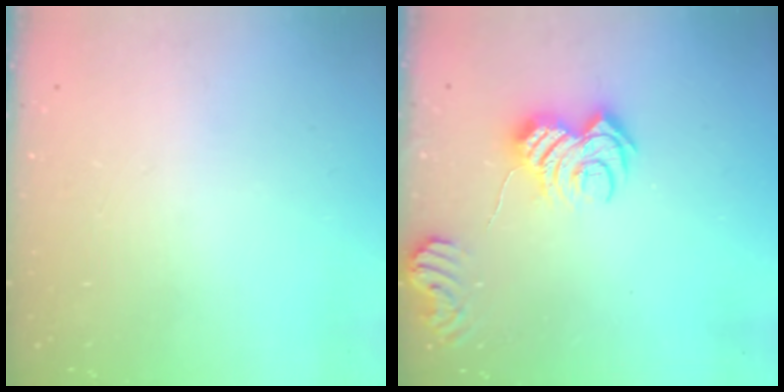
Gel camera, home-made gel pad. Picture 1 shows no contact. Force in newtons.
{"total": 9.4, "press": 9.4, "slide": 0.6}